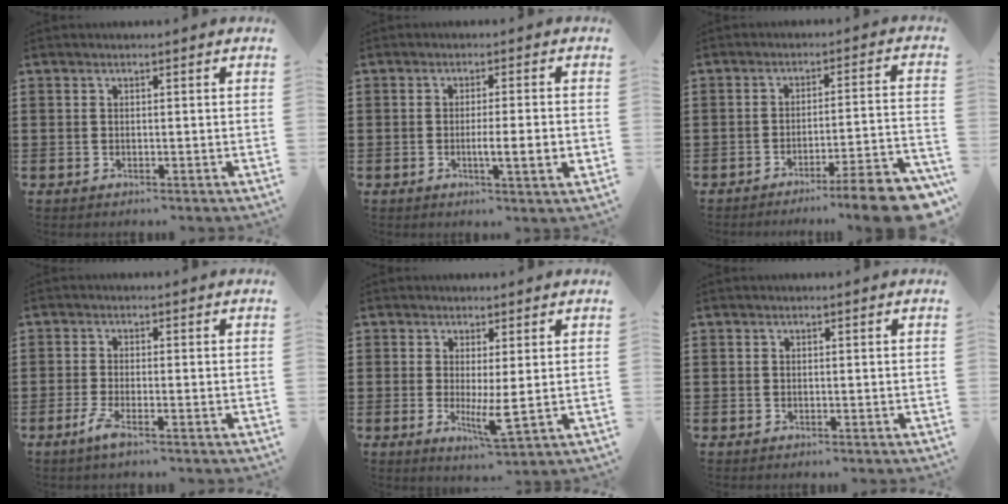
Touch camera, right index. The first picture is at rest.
{"total": 4.5, "force": [-1.0, 0.2, 4.4], "torque": [-0.065, -0.012, -0.020]}
{"total": 7.6, "force": [-6.0, -0.3, 4.7], "torque": [-0.069, -0.004, -0.113]}
{"total": 2.8, "force": [-1.7, 0.1, 2.2], "torque": [-0.059, -0.014, -0.036]}
{"total": 4.3, "force": [0.1, 0.8, 4.2], "torque": [-0.071, -0.012, 0.004]}
{"total": 0.0}